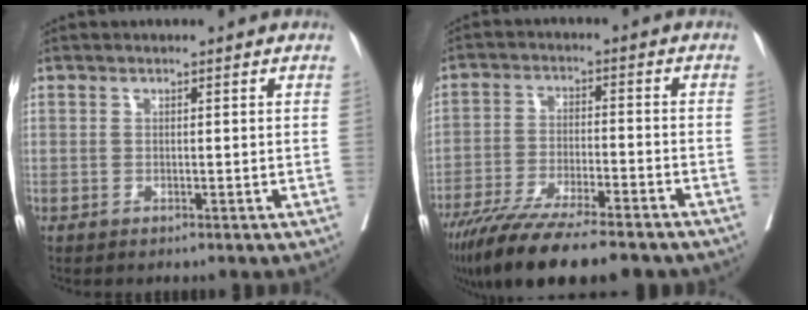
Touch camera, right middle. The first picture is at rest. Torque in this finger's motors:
{"motor_torque": [1.09, -1.04, 0.35, 0.09]}